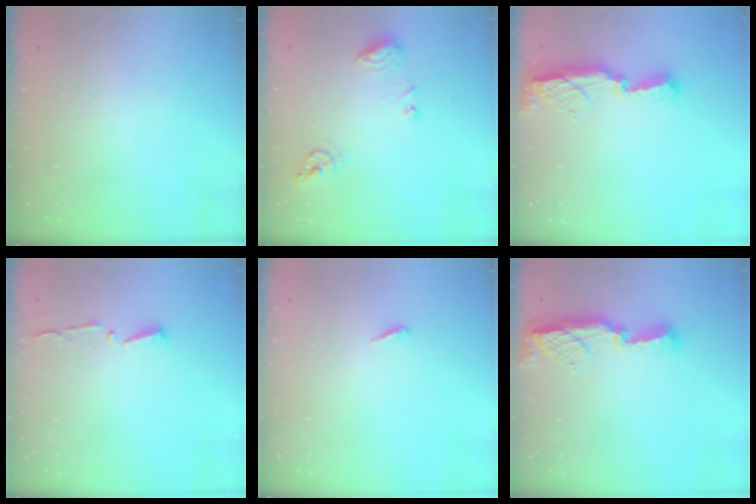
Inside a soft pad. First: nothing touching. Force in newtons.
{"total": 8.9, "press": 8.9, "slide": 1.0}
{"total": 9.0, "press": 9.0, "slide": 0.8}
{"total": 3.7, "press": 3.7, "slide": 0.5}
{"total": 3.2, "press": 3.2, "slide": 0.2}
{"total": 9.0, "press": 9.0, "slide": 0.8}